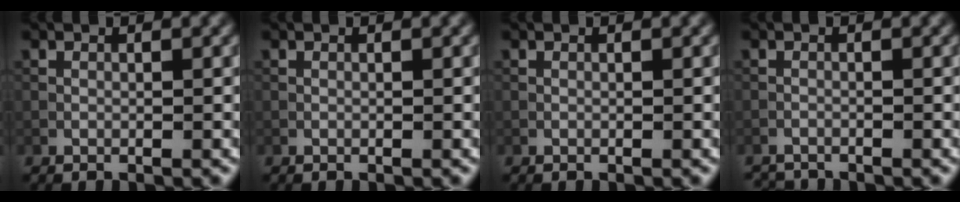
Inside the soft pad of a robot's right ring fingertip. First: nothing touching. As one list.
[{"total": 0.0}, {"total": 0.0}, {"total": 1.9, "force": [-1.9, 0.1, 0.1], "torque": [-0.009, -0.007, -0.036]}]